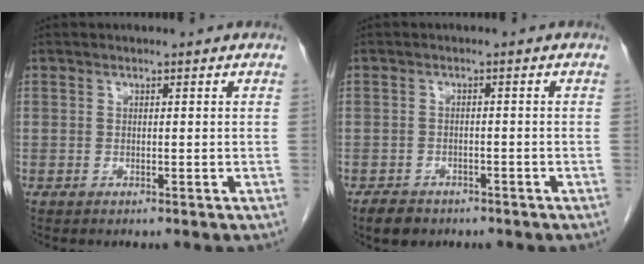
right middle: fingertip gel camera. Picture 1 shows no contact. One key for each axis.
{"total": 3.6, "fx": -2.7, "fy": 2.2, "fz": 1.0, "tx": -0.022, "ty": 0.000, "tz": -0.039}